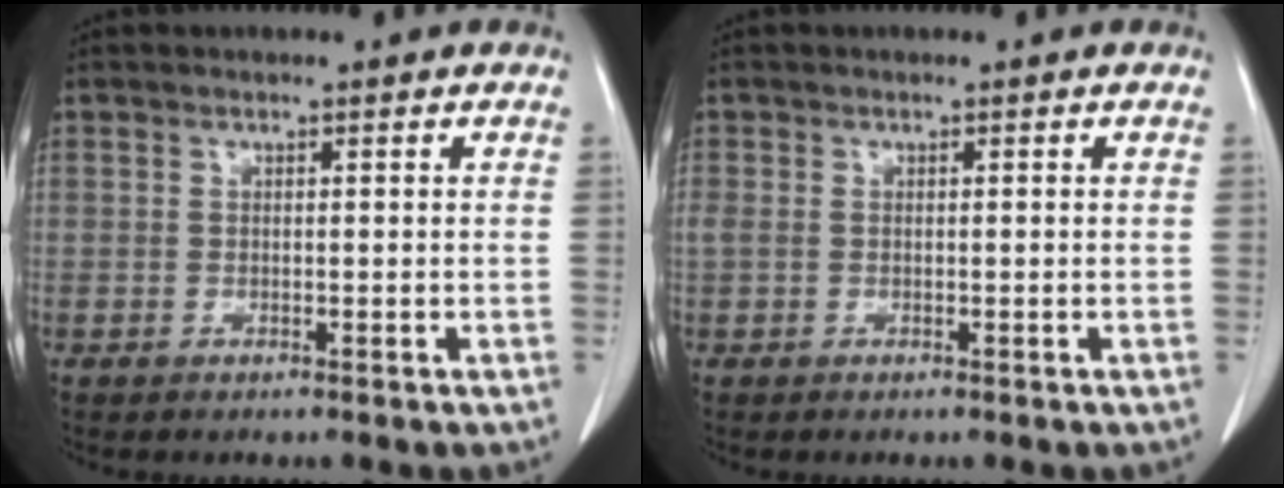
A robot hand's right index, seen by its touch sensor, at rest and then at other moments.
{"total": 0.9, "force": [0.0, 0.6, 0.7], "torque": [-0.029, 0.012, 0.003]}